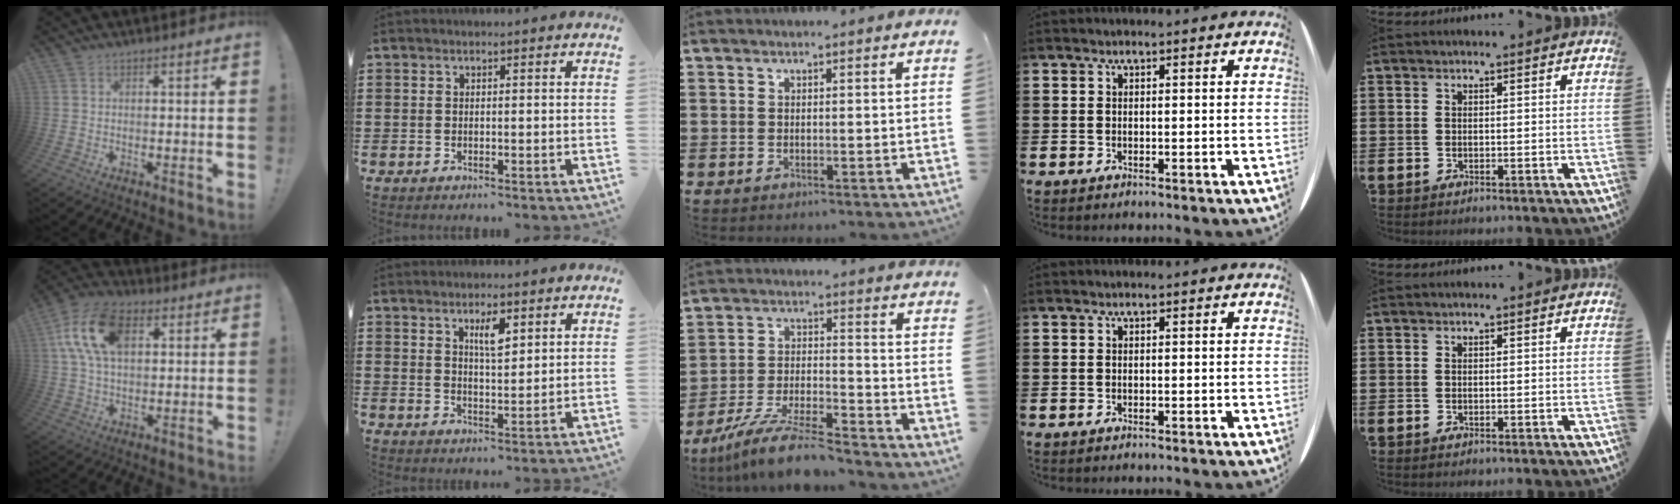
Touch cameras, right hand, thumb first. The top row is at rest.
{"thumb": {"total": 16.1, "force": [5.1, 9.7, 11.8], "torque": [-0.222, 0.005, 0.095]}, "index": {"total": 4.0, "force": [2.2, 1.2, 3.1], "torque": [-0.051, -0.001, 0.033]}, "middle": {"total": 9.9, "force": [-8.7, 0.7, 4.6], "torque": [-0.092, 0.012, -0.171]}}